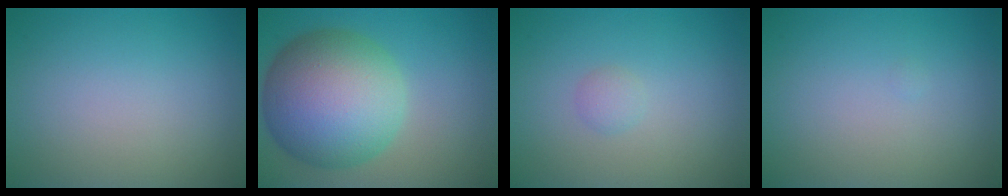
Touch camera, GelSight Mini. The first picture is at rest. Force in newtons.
{"total": 12.5, "press": 12.4, "slide": 0.4}
{"total": 0.9, "press": 0.9, "slide": 0.0}
{"total": 0.0}